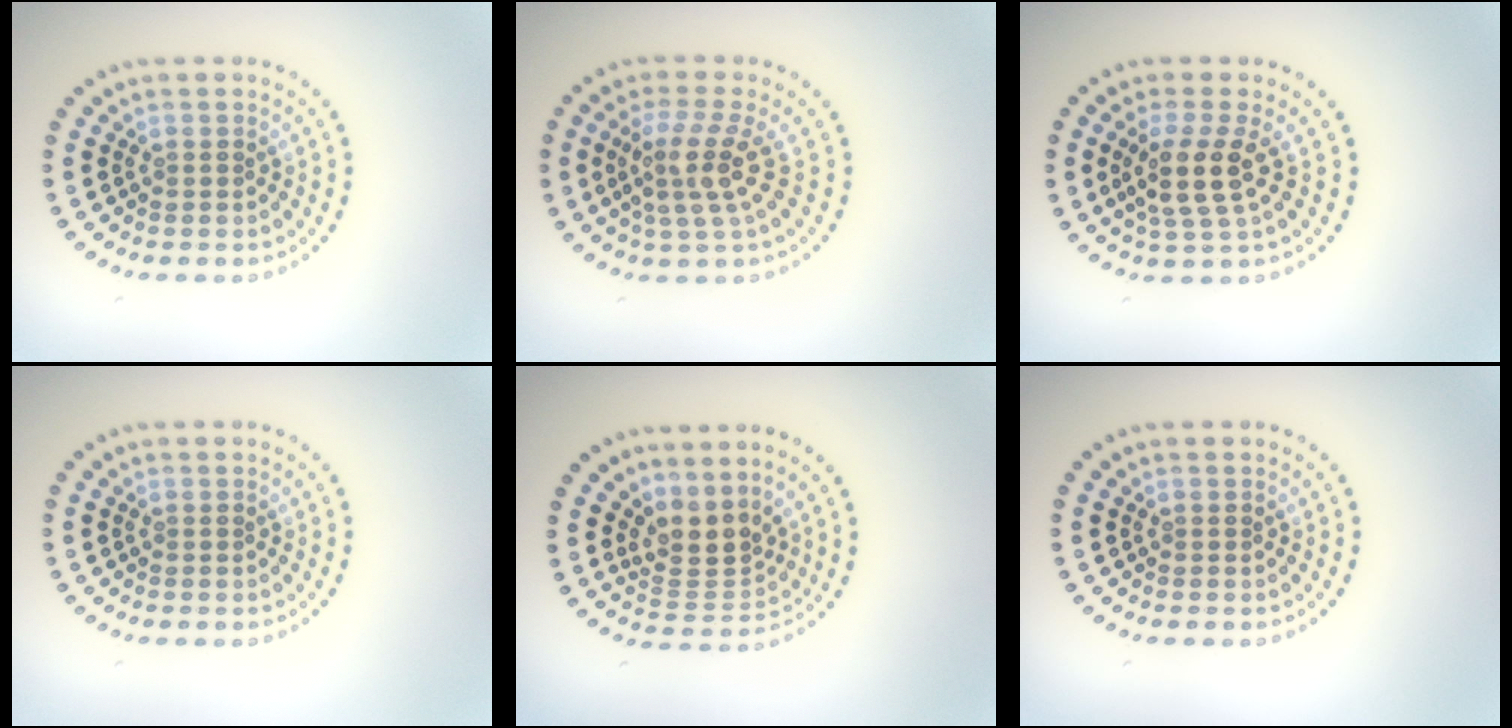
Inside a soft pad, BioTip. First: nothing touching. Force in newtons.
{"total": 3.8, "press": 2.8, "slide": 2.7}
{"total": 3.6, "press": 2.9, "slide": 2.2}
{"total": 0.0}
{"total": 3.1, "press": 2.4, "slide": 2.0}
{"total": 0.0}